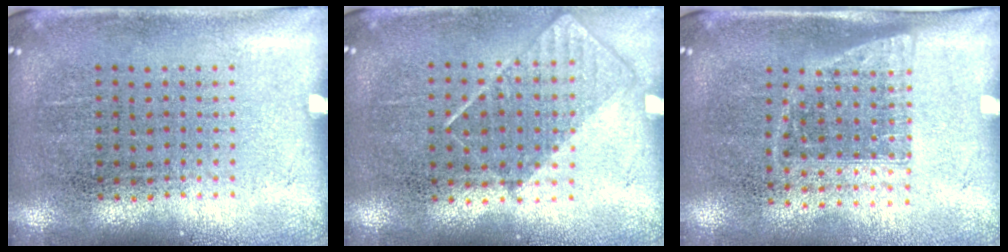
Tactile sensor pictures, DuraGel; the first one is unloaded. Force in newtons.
{"total": 0.8, "press": 0.7, "slide": 0.4}
{"total": 1.1, "press": 0.9, "slide": 0.6}